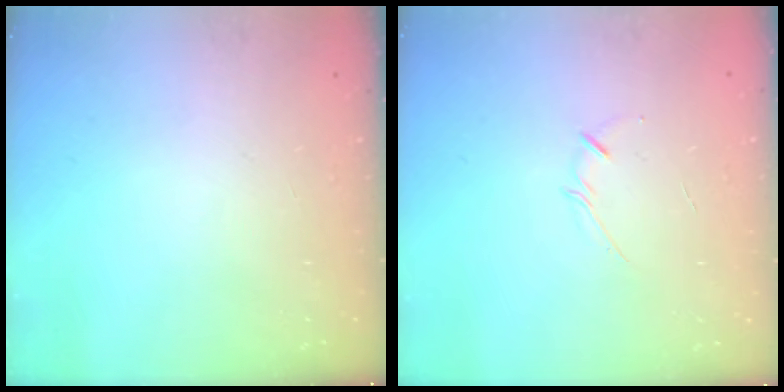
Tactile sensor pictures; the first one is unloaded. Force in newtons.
{"total": 2.5, "press": 2.4, "slide": 0.5}